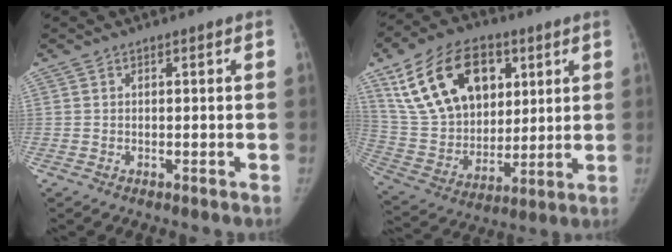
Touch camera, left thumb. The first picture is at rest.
{"total": 23.0, "force": [9.8, 14.9, 14.5], "torque": [-0.238, -0.016, 0.183]}